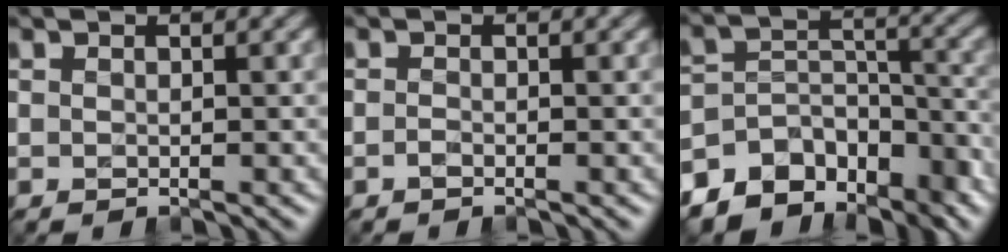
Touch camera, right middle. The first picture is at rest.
{"total": 0.5, "force": [-0.4, 0.1, 0.3], "torque": [-0.007, 0.000, -0.008]}
{"total": 10.6, "force": [-8.5, 5.9, 2.3], "torque": [-0.038, 0.016, -0.129]}